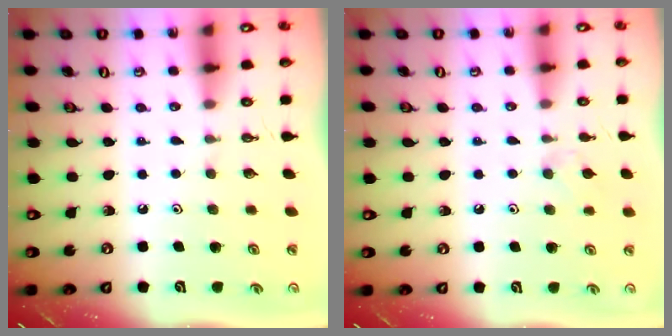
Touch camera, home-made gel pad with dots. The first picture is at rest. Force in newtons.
{"total": 4.1, "press": 4.0, "slide": 0.7}